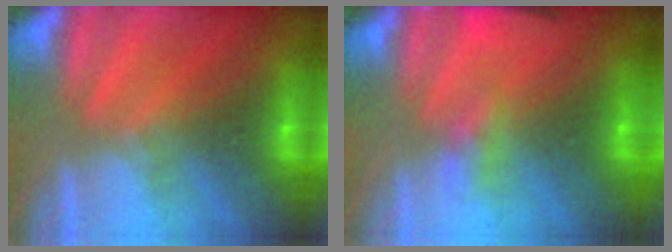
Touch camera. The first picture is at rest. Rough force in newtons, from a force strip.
{"total": 4.7}